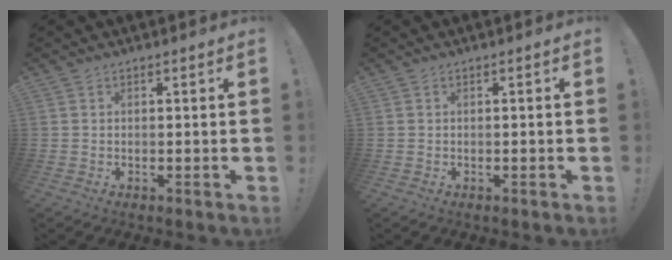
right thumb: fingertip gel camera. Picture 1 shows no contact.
{"total": 0.7, "force": [-0.6, -0.2, 0.2], "torque": [-0.011, 0.002, -0.010]}